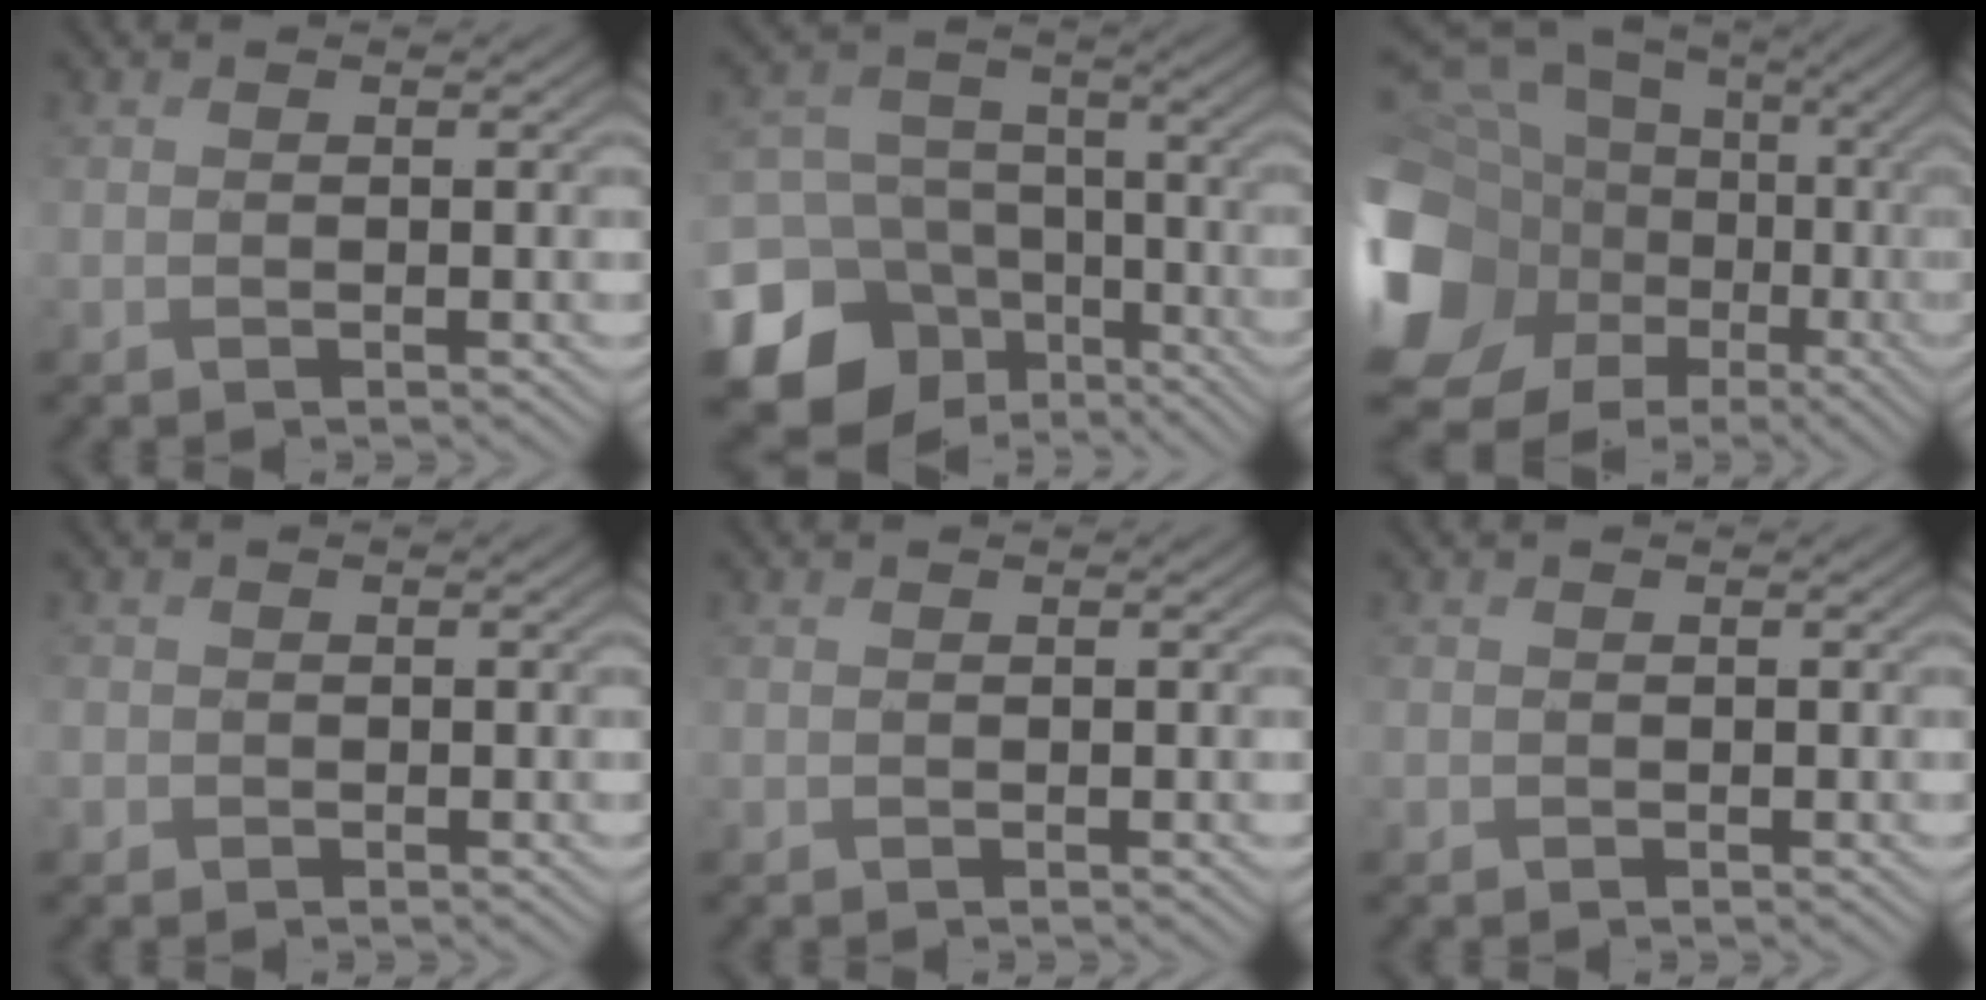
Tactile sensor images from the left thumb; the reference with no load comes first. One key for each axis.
{"total": 16.4, "fx": -8.1, "fy": 13.1, "fz": 5.7, "tx": -0.191, "ty": -0.045, "tz": -0.131}
{"total": 21.1, "fx": -3.1, "fy": 18.3, "fz": 10.0, "tx": -0.258, "ty": -0.006, "tz": -0.056}
{"total": 1.4, "fx": -0.5, "fy": 1.3, "fz": 0.1, "tx": 0.000, "ty": -0.005, "tz": -0.016}
{"total": 0.0}
{"total": 0.8, "fx": -0.4, "fy": 0.7, "fz": 0.1, "tx": 0.000, "ty": -0.005, "tz": -0.011}